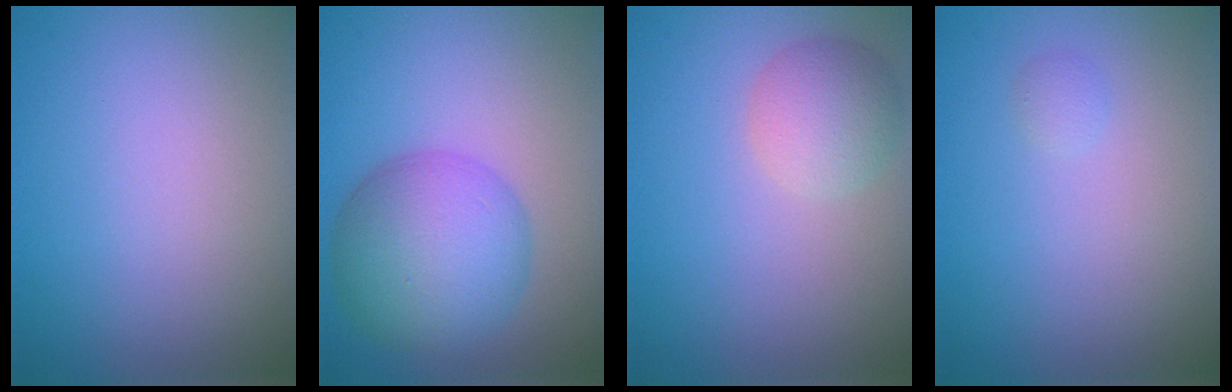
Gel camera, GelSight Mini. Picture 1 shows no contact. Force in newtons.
{"total": 7.8, "press": 7.8, "slide": 0.4}
{"total": 3.2, "press": 3.2, "slide": 0.2}
{"total": 0.6, "press": 0.6, "slide": 0.0}